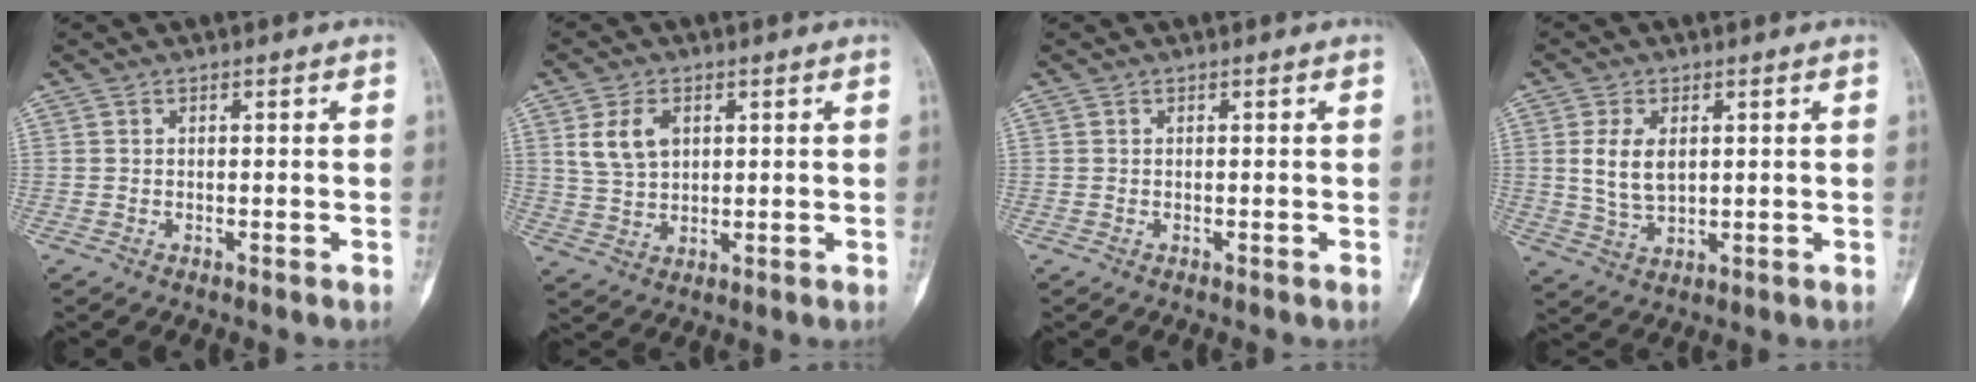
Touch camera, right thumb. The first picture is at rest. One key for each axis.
{"total": 6.8, "fx": 2.3, "fy": 4.5, "fz": 4.5, "tx": -0.076, "ty": -0.006, "tz": 0.050}
{"total": 0.0}
{"total": 6.9, "fx": 1.4, "fy": 4.1, "fz": 5.4, "tx": -0.097, "ty": -0.008, "tz": 0.033}